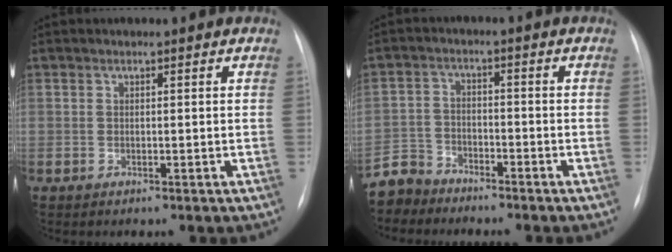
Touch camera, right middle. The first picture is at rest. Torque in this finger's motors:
{"motor_torque": [0.20, -0.21, 0.10, 0.00]}